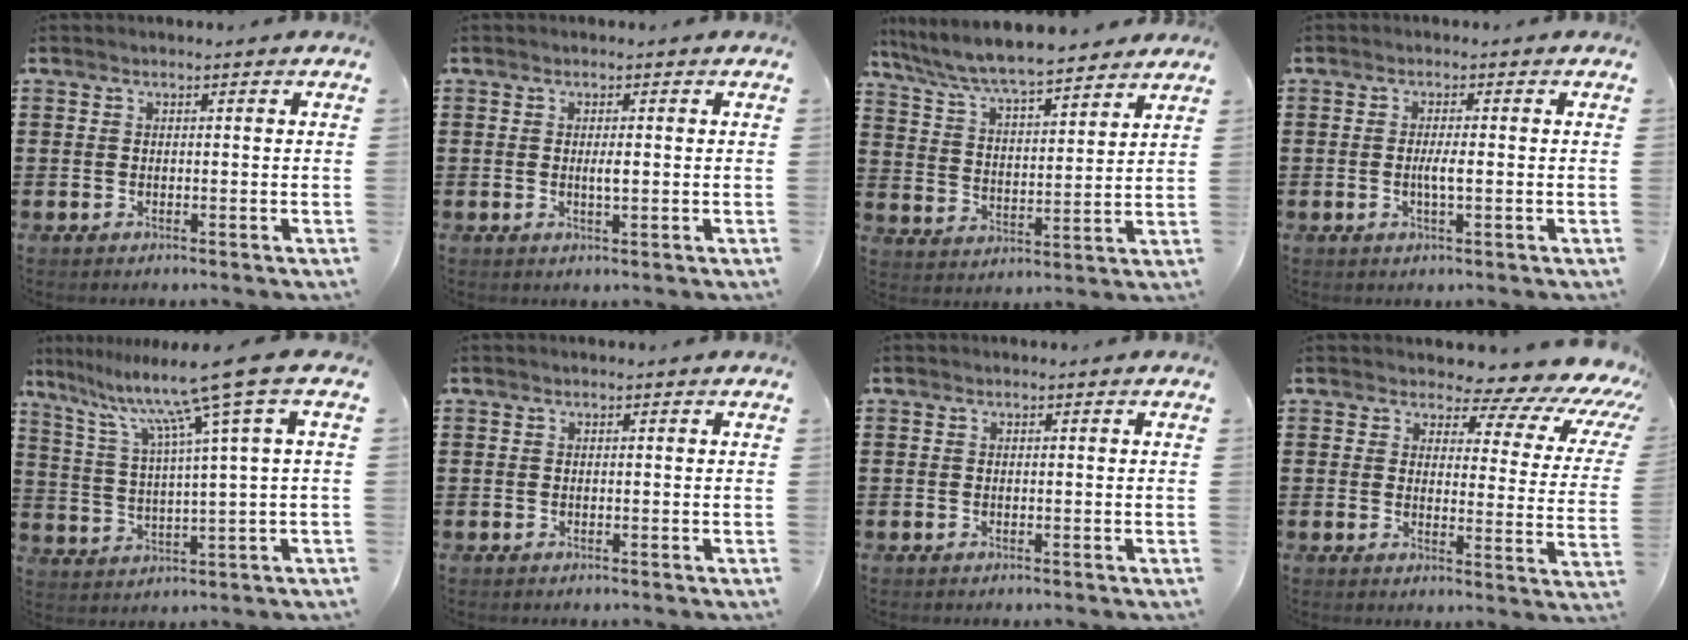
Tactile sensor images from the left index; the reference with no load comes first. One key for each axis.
{"total": 1.6, "fx": 0.0, "fy": 0.2, "fz": 1.6, "tx": -0.031, "ty": -0.003, "tz": 0.000}
{"total": 7.4, "fx": 6.9, "fy": 0.6, "fz": 2.7, "tx": -0.082, "ty": -0.037, "tz": 0.119}
{"total": 2.5, "fx": -0.3, "fy": 0.3, "fz": 2.5, "tx": -0.052, "ty": -0.005, "tz": -0.009}
{"total": 10.9, "fx": 6.3, "fy": -1.4, "fz": 8.8, "tx": -0.190, "ty": -0.033, "tz": 0.093}
{"total": 0.0}
{"total": 0.0}
{"total": 5.5, "fx": 4.1, "fy": 2.1, "fz": 3.0, "tx": -0.057, "ty": -0.030, "tz": 0.062}